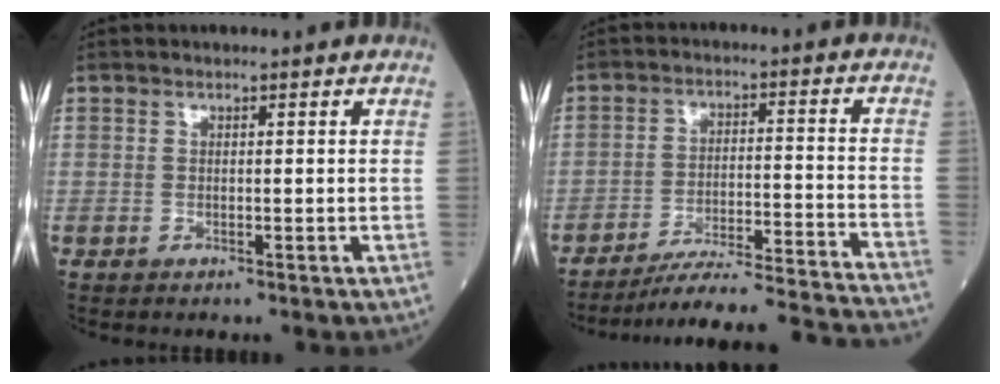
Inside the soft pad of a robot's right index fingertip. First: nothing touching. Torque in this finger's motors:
{"motor_torque": [0.01, -0.19, 0.40, 0.14]}